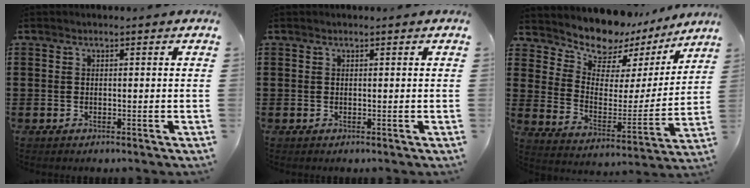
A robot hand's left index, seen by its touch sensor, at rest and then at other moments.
{"total": 0.0}
{"total": 9.1, "force": [8.6, 2.9, 1.0], "torque": [-0.049, -0.078, 0.150]}